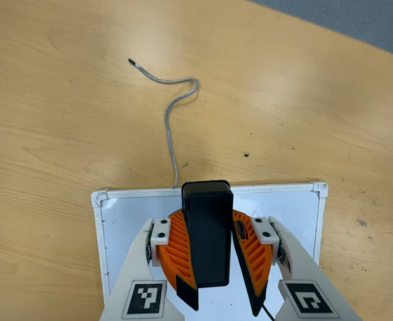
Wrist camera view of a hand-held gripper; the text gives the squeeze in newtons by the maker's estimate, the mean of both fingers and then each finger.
{"total": 10.5, "left": 10.0, "right": 11.0}